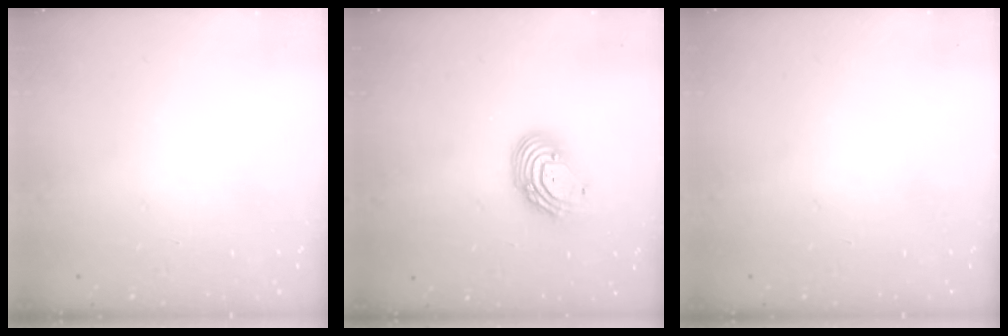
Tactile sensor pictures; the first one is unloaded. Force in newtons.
{"total": 9.4, "press": 9.3, "slide": 1.1}
{"total": 0.0}